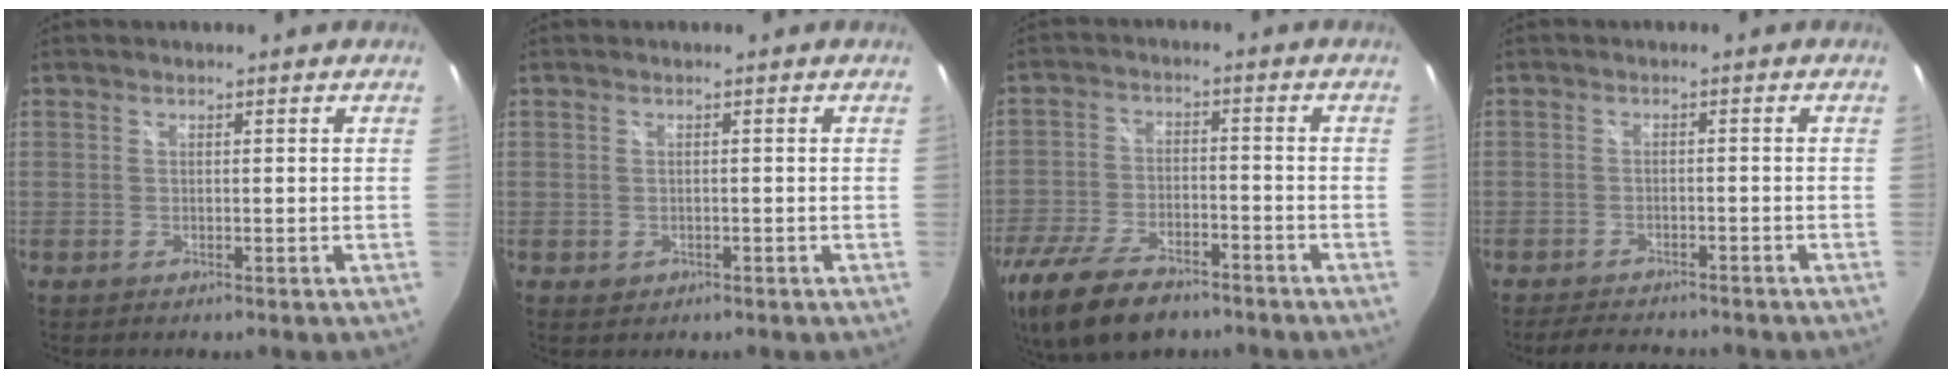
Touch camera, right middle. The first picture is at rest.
{"total": 1.3, "force": [-0.4, 1.2, 0.5], "torque": [-0.008, -0.001, -0.004]}
{"total": 16.8, "force": [-11.9, 7.4, 9.3], "torque": [-0.217, -0.032, -0.208]}
{"total": 6.2, "force": [-5.6, 1.9, 1.9], "torque": [-0.051, 0.006, -0.080]}